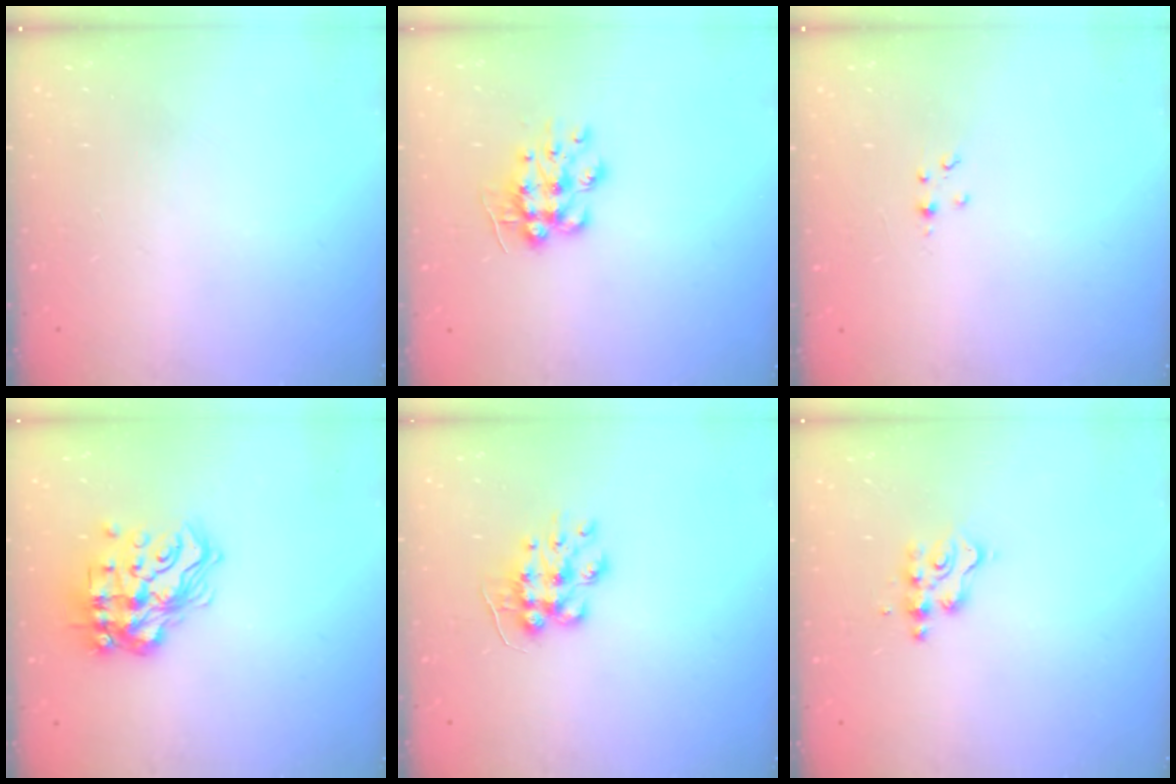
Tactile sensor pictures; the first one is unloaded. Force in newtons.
{"total": 9.8, "press": 9.8, "slide": 0.5}
{"total": 1.8, "press": 1.7, "slide": 0.3}
{"total": 17.4, "press": 17.4, "slide": 1.5}
{"total": 9.1, "press": 9.1, "slide": 0.2}
{"total": 3.9, "press": 3.8, "slide": 0.6}